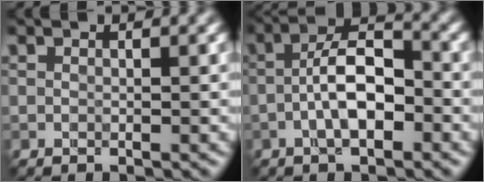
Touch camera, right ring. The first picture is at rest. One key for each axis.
{"total": 4.9, "fx": -1.7, "fy": 2.0, "fz": 4.1, "tx": -0.074, "ty": 0.012, "tz": -0.037}